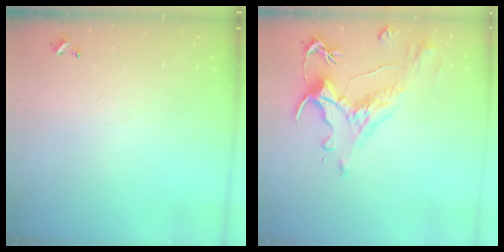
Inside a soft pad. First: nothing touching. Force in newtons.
{"total": 1.1, "press": 0.0, "slide": 1.1}